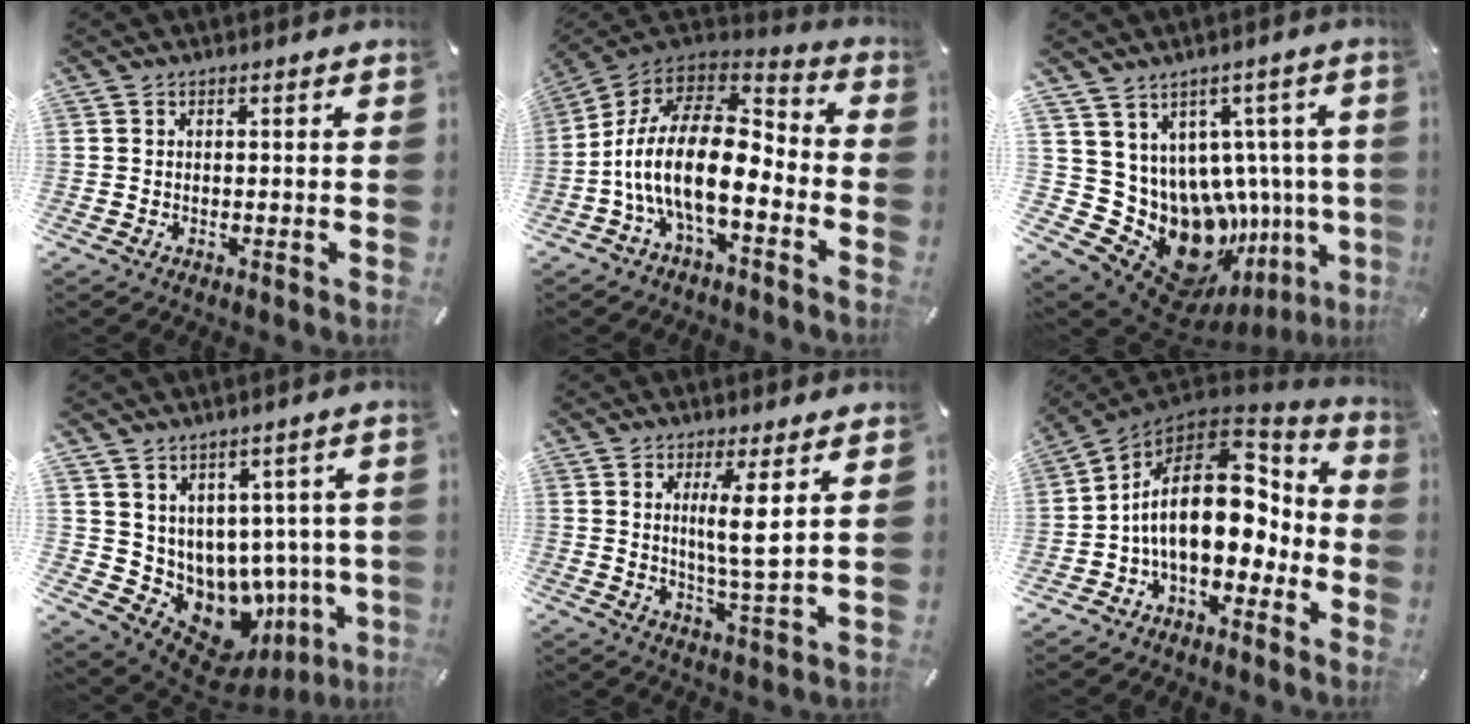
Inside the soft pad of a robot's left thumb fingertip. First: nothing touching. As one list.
[{"total": 19.8, "force": [-4.7, 9.8, 16.5], "torque": [-0.346, 0.013, -0.080]}, {"total": 17.4, "force": [-4.7, 13.6, 9.9], "torque": [-0.156, -0.029, -0.021]}, {"total": 8.1, "force": [-1.2, 7.1, 3.7], "torque": [-0.063, -0.044, 0.001]}, {"total": 7.7, "force": [2.4, 0.6, 7.3], "torque": [-0.129, -0.010, 0.034]}, {"total": 20.5, "force": [0.6, 12.5, 16.3], "torque": [-0.277, -0.007, 0.017]}]